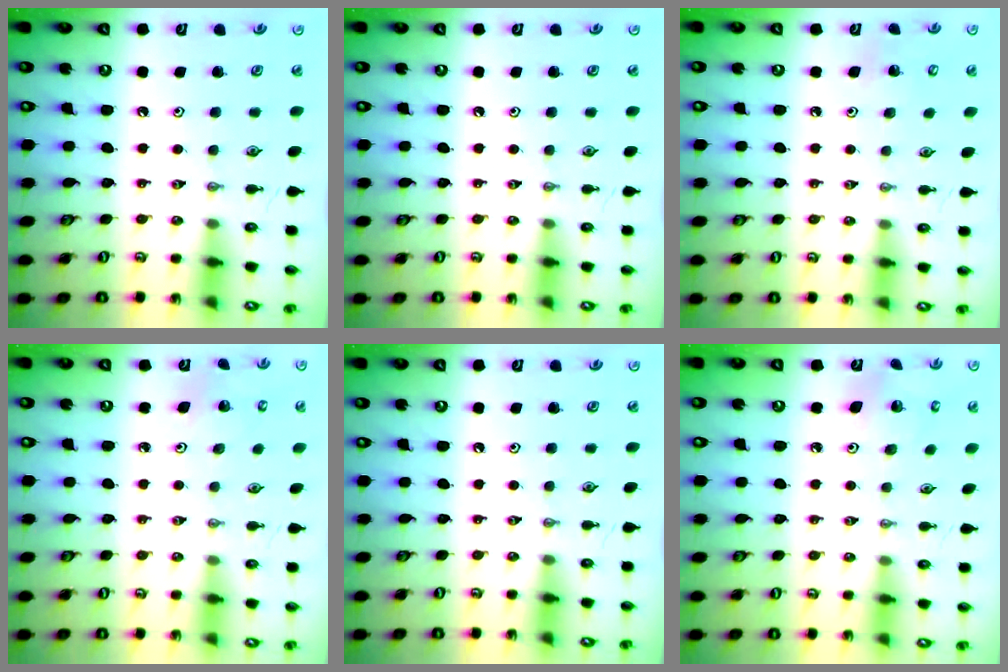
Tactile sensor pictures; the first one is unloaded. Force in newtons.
{"total": 0.0}
{"total": 4.7, "press": 4.7, "slide": 0.4}
{"total": 1.8, "press": 1.8, "slide": 0.1}
{"total": 0.0}
{"total": 4.4, "press": 4.4, "slide": 0.3}